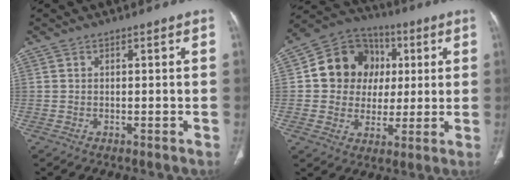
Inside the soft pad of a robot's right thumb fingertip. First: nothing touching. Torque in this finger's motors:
{"motor_torque": [-0.42, 1.55, 0.80, -0.56, 0.07]}